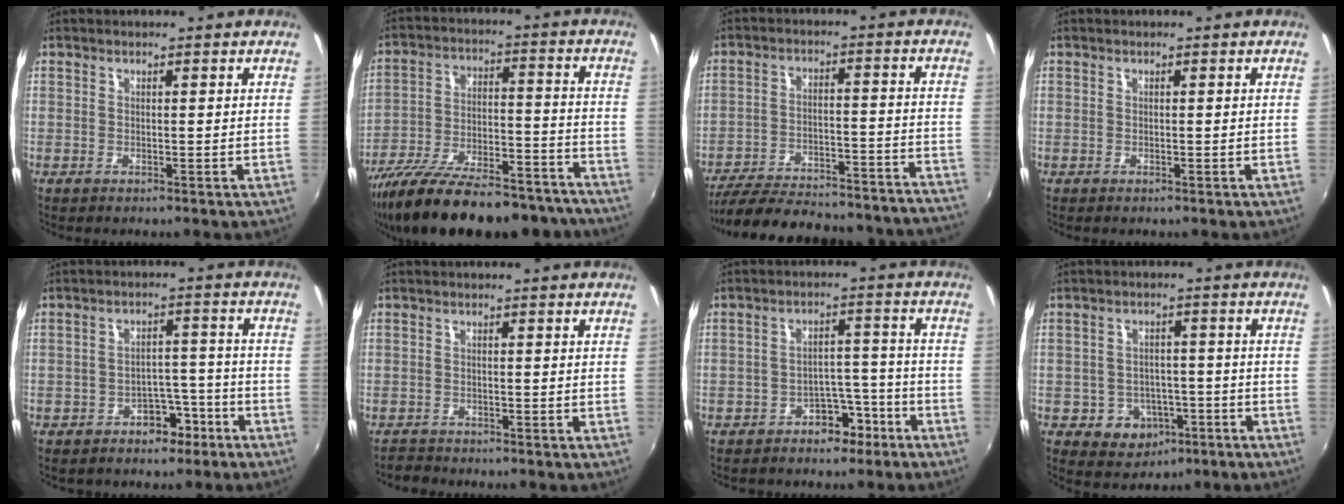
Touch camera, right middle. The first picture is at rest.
{"total": 27.2, "force": [-22.3, 8.3, 13.2], "torque": [-0.238, -0.025, -0.323]}
{"total": 30.3, "force": [-27.6, 5.0, 11.4], "torque": [-0.199, -0.026, -0.361]}
{"total": 0.0}
{"total": 6.2, "force": [-3.9, 4.1, 2.5], "torque": [-0.047, 0.025, -0.039]}
{"total": 1.8, "force": [-1.8, 0.5, -0.2], "torque": [-0.005, 0.002, -0.036]}
{"total": 6.7, "force": [-4.6, 4.3, 2.5], "torque": [-0.038, 0.034, -0.052]}
{"total": 7.6, "force": [-3.4, 6.4, 2.3], "torque": [-0.061, 0.015, -0.028]}